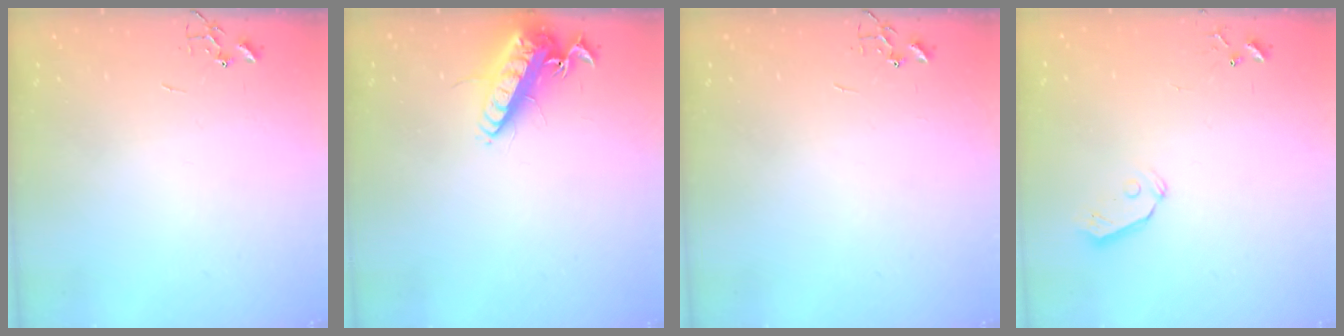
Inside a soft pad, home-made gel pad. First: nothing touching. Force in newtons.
{"total": 15.9, "press": 15.5, "slide": 3.3}
{"total": 0.0}
{"total": 6.4, "press": 6.4, "slide": 0.6}